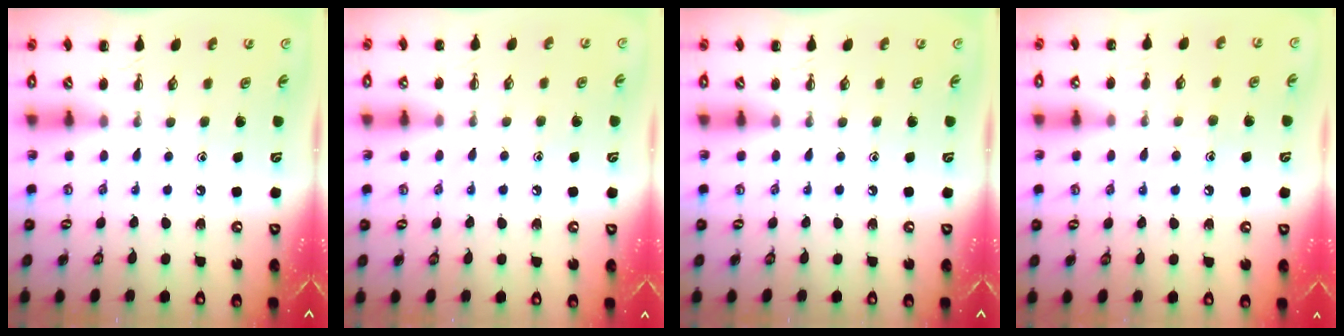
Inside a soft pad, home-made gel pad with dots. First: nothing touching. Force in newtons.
{"total": 6.5, "press": 6.2, "slide": 2.0}
{"total": 0.0}
{"total": 7.0, "press": 6.8, "slide": 1.3}